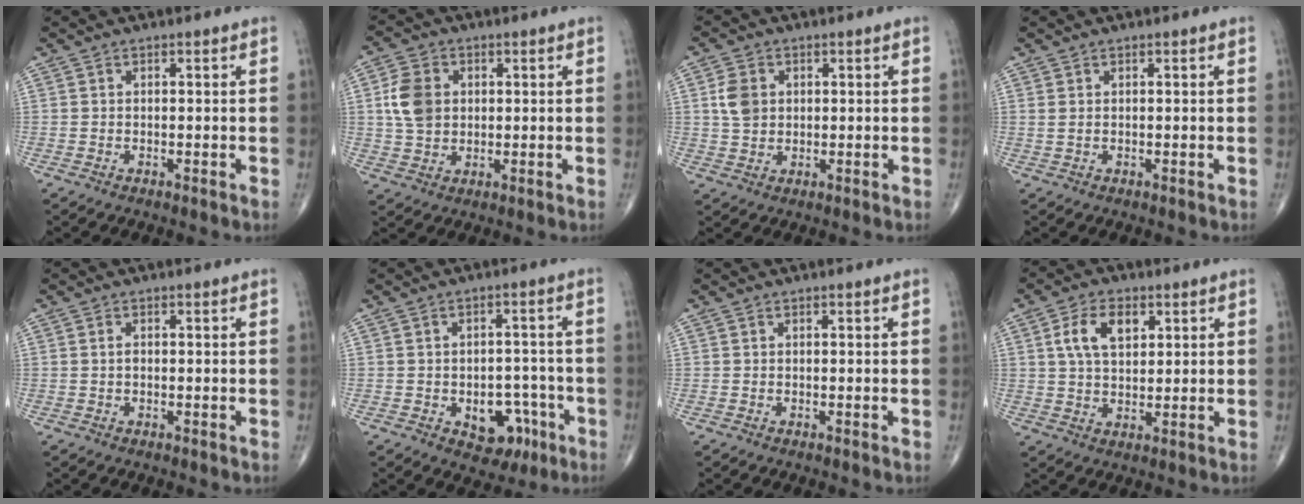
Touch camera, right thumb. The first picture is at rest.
{"total": 7.8, "force": [1.3, 6.0, 4.8], "torque": [-0.082, 0.000, 0.024]}
{"total": 5.1, "force": [1.1, 4.0, 3.0], "torque": [-0.047, -0.002, 0.020]}
{"total": 0.8, "force": [0.3, 0.3, 0.7], "torque": [-0.019, 0.009, 0.011]}
{"total": 0.9, "force": [0.0, 0.5, 0.7], "torque": [-0.013, 0.001, -0.001]}
{"total": 10.3, "force": [-4.1, 6.9, 6.4], "torque": [-0.041, 0.038, -0.045]}
{"total": 0.0}
{"total": 7.9, "force": [2.8, 4.6, 5.8], "torque": [-0.096, -0.005, 0.050]}